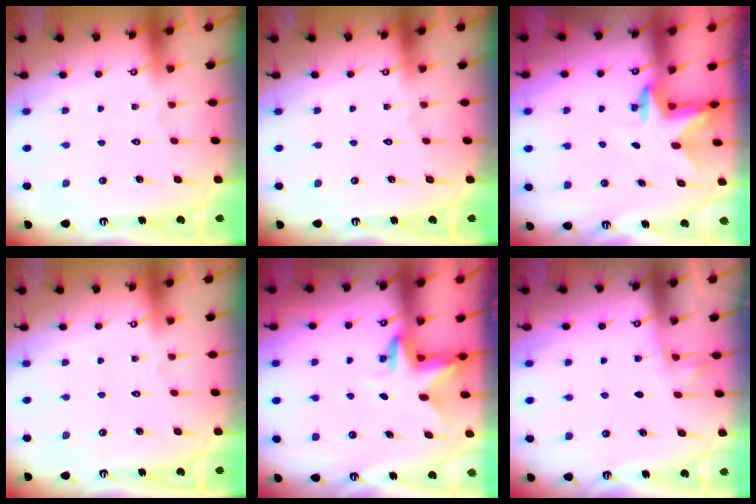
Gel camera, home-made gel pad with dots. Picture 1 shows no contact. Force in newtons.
{"total": 0.0}
{"total": 2.4, "press": 2.3, "slide": 0.4}
{"total": 0.0}
{"total": 3.2, "press": 3.2, "slide": 0.2}
{"total": 3.0, "press": 3.0, "slide": 0.4}